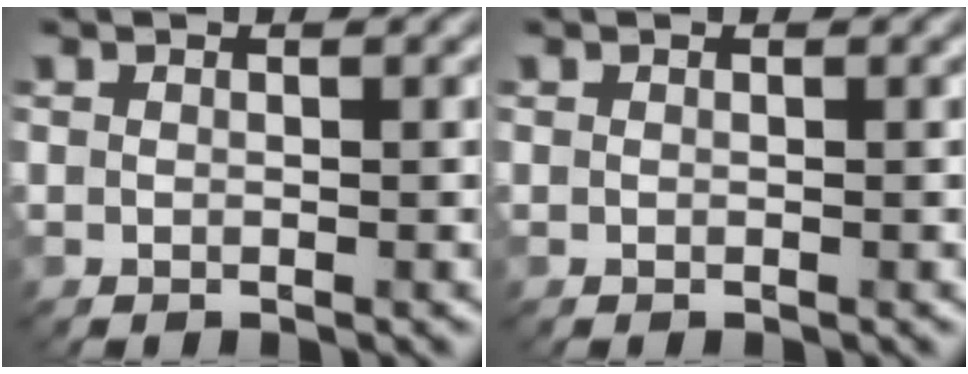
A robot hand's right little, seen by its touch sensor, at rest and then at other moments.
{"total": 0.0}